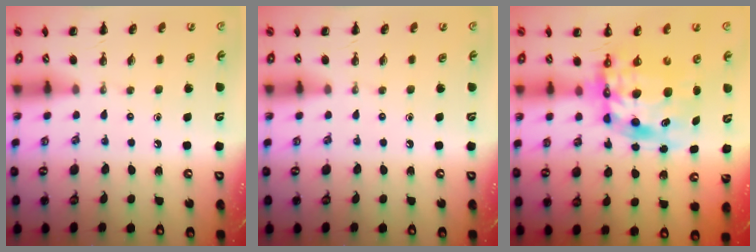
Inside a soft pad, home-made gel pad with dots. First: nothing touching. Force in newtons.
{"total": 0.0}
{"total": 11.1, "press": 10.7, "slide": 2.8}